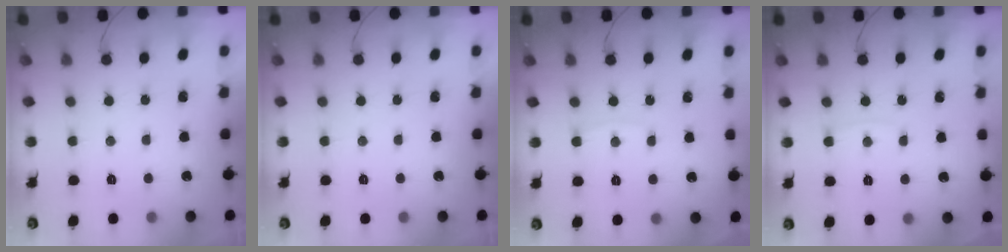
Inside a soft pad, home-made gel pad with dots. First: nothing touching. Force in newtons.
{"total": 0.0}
{"total": 3.7, "press": 3.6, "slide": 0.5}
{"total": 3.2, "press": 3.1, "slide": 0.4}